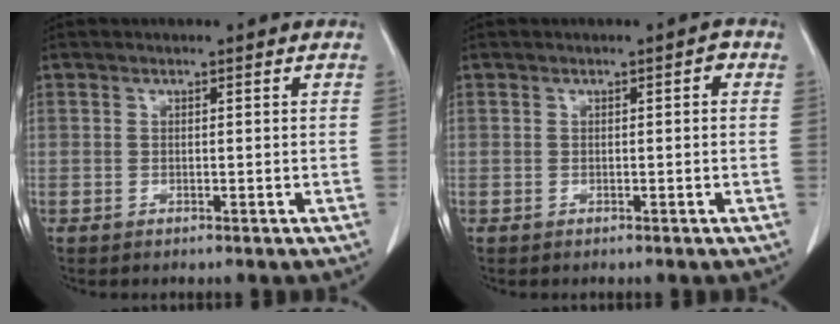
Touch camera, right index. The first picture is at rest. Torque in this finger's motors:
{"motor_torque": [-0.01, 0.05, 0.00, 0.00]}